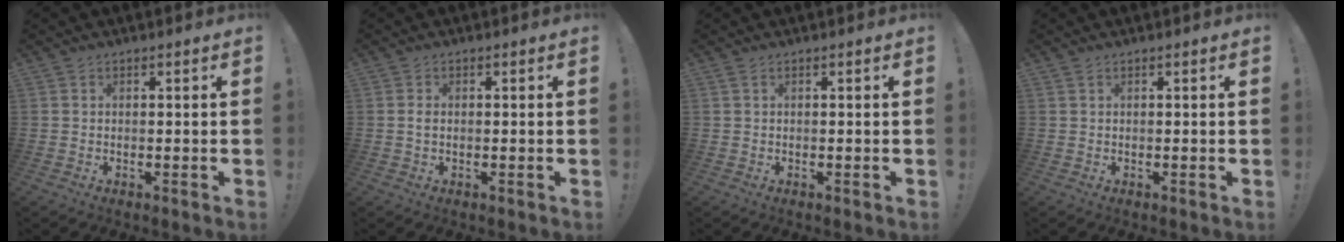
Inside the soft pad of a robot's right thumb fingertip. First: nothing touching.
{"total": 1.2, "force": [-0.1, 0.8, 0.9], "torque": [-0.021, 0.006, -0.001]}
{"total": 0.6, "force": [0.2, 0.1, 0.5], "torque": [-0.011, 0.000, 0.004]}
{"total": 0.0}